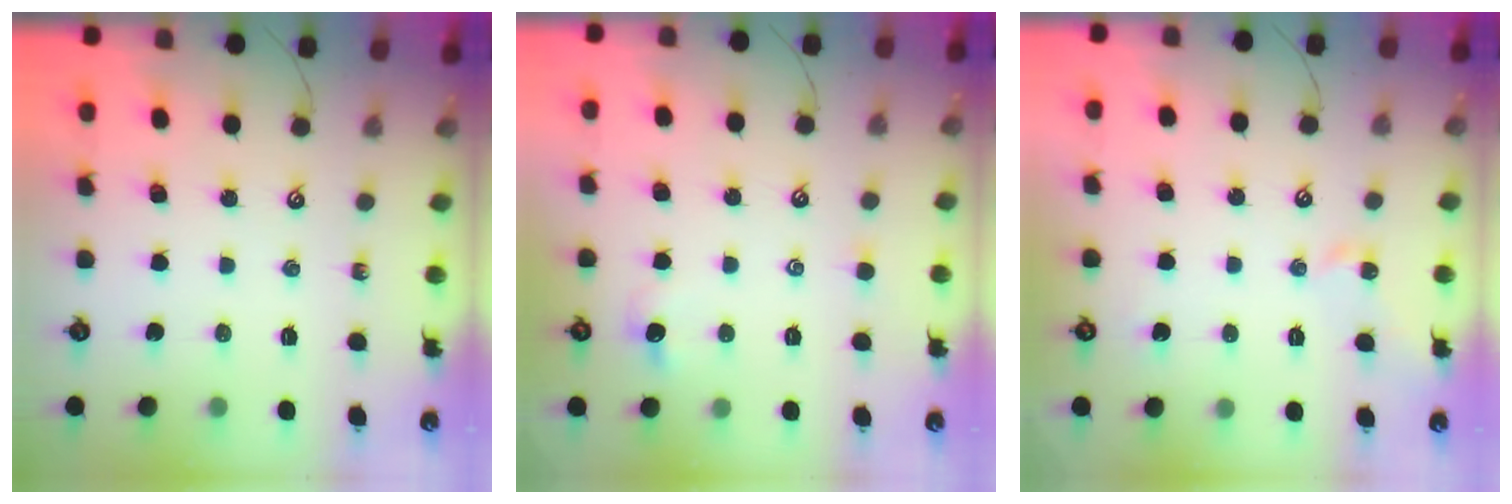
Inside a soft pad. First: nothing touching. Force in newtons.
{"total": 0.9, "press": 0.8, "slide": 0.4}
{"total": 2.5, "press": 2.4, "slide": 0.7}